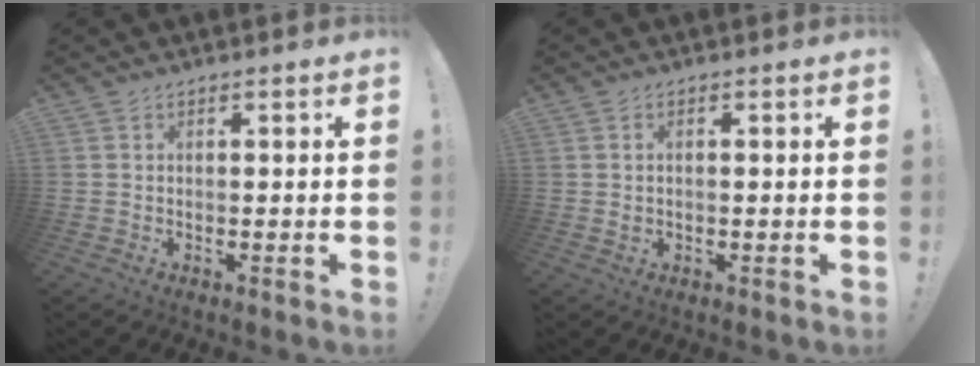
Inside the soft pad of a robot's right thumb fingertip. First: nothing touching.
{"total": 1.0, "force": [0.1, 0.6, 0.7], "torque": [-0.014, 0.004, 0.000]}